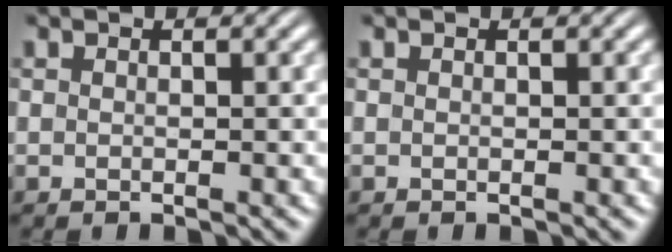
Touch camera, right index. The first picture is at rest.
{"total": 0.0}